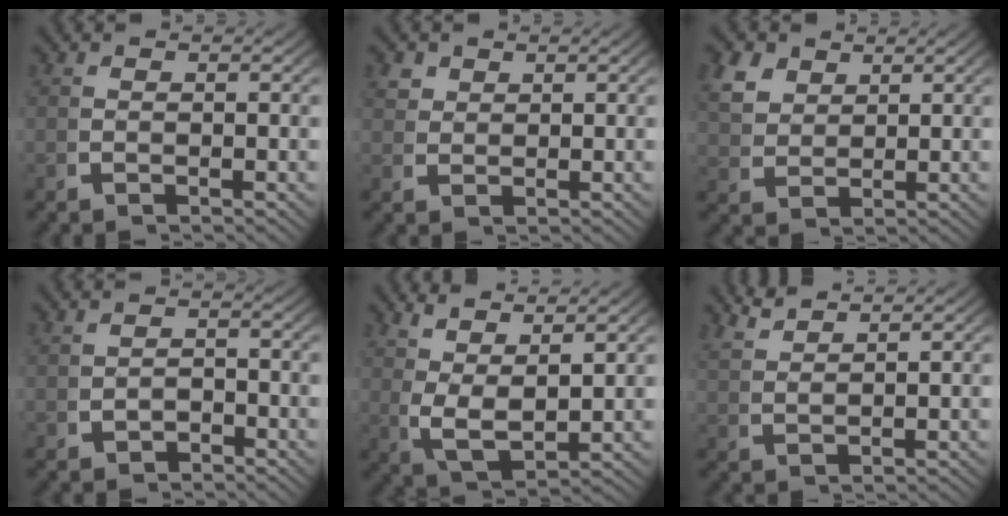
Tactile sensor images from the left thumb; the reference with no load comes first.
{"total": 2.2, "force": [1.6, 1.3, 0.8], "torque": [-0.013, -0.001, 0.035]}
{"total": 4.9, "force": [2.8, 3.2, 2.4], "torque": [-0.051, -0.001, 0.058]}
{"total": 1.3, "force": [-0.9, 0.8, 0.4], "torque": [-0.011, -0.007, -0.010]}
{"total": 5.3, "force": [1.2, 3.1, 4.1], "torque": [-0.103, -0.028, 0.040]}
{"total": 3.2, "force": [3.2, -0.1, 0.5], "torque": [-0.005, 0.010, 0.065]}